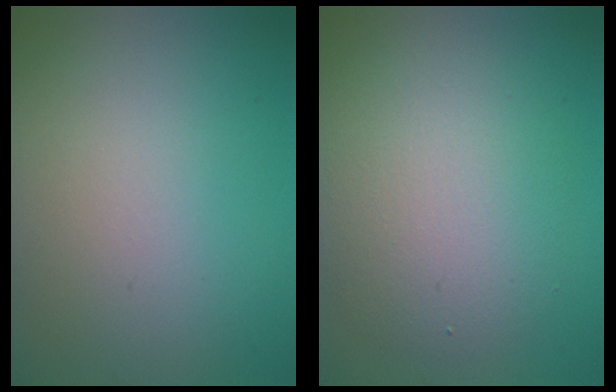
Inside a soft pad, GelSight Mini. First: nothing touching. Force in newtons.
{"total": 5.2, "press": 5.2, "slide": 0.1}